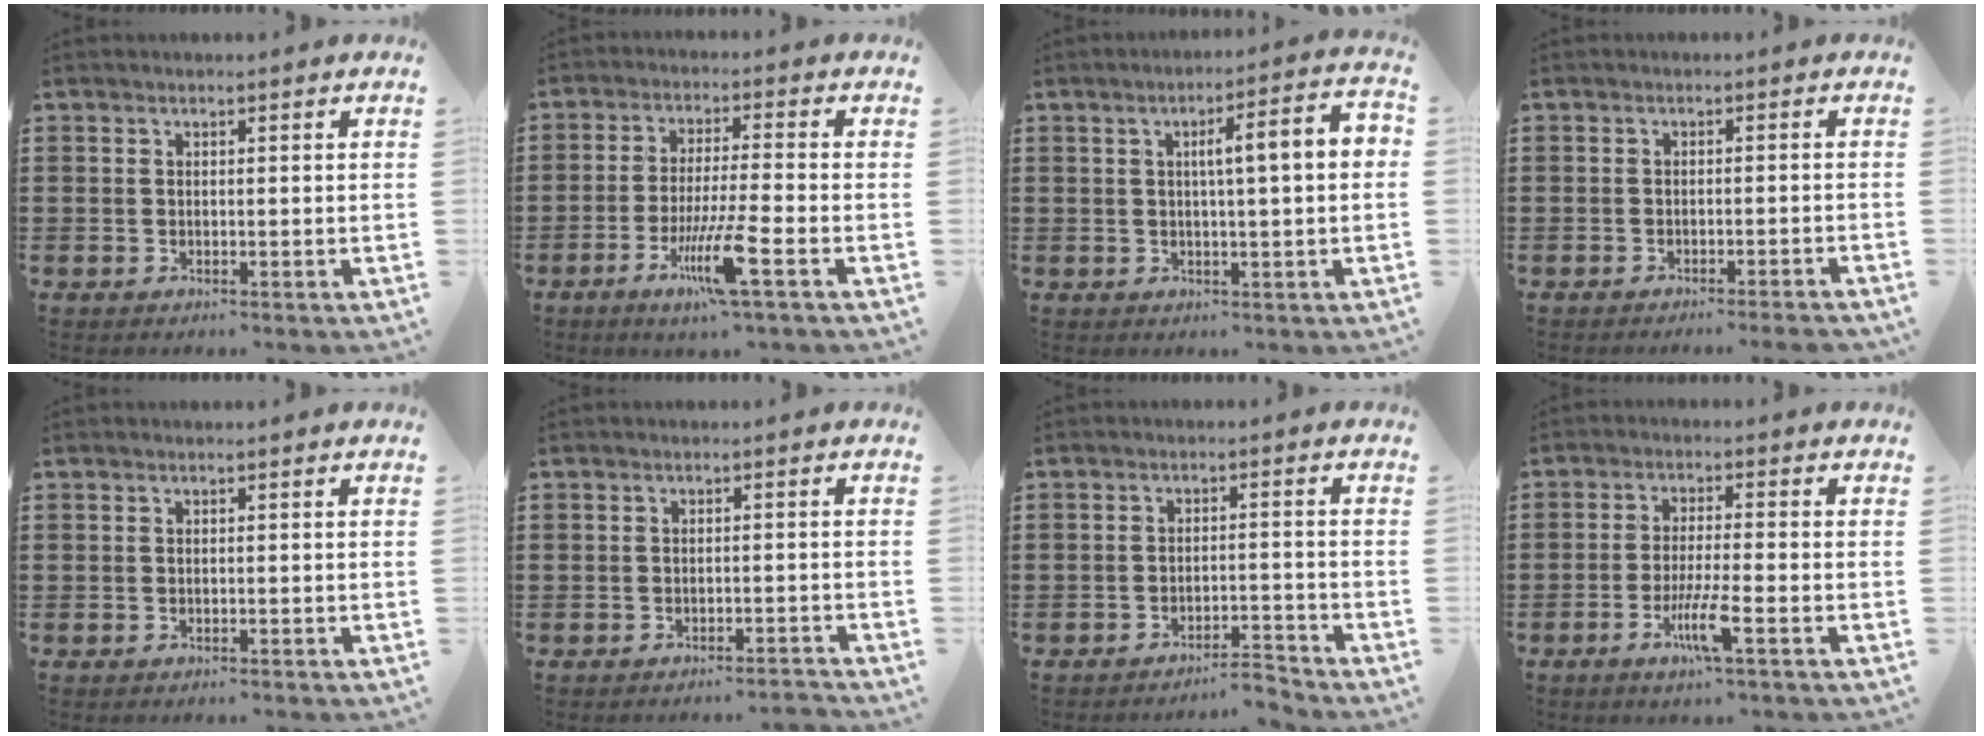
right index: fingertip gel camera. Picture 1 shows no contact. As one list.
[{"total": 8.9, "force": [-4.1, 0.3, 7.9], "torque": [-0.160, -0.018, -0.079]}, {"total": 6.1, "force": [0.6, 0.5, 6.0], "torque": [-0.096, -0.006, -0.001]}, {"total": 1.6, "force": [-1.4, -0.3, 0.7], "torque": [-0.011, 0.000, -0.026]}, {"total": 0.0}, {"total": 1.5, "force": [-1.5, -0.2, 0.4], "torque": [-0.009, 0.001, -0.029]}, {"total": 3.4, "force": [-3.3, 0.0, 0.8], "torque": [-0.017, -0.002, -0.069]}, {"total": 6.2, "force": [-3.1, 0.4, 5.4], "torque": [-0.107, -0.015, -0.057]}]